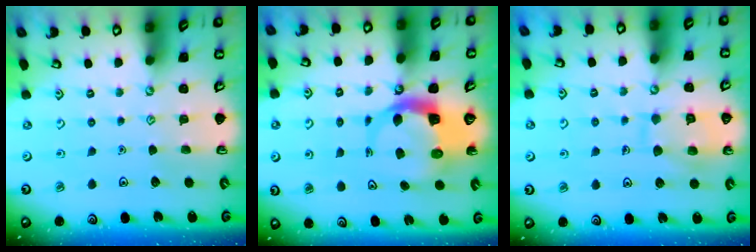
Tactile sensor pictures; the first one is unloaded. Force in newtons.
{"total": 6.1, "press": 6.0, "slide": 1.0}
{"total": 9.9, "press": 9.9, "slide": 0.9}